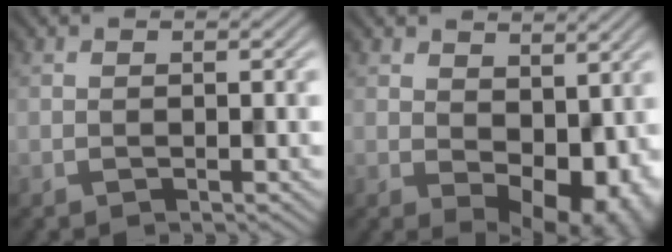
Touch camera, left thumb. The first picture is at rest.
{"total": 9.6, "force": [0.7, 6.2, 7.3], "torque": [-0.110, -0.025, 0.027]}